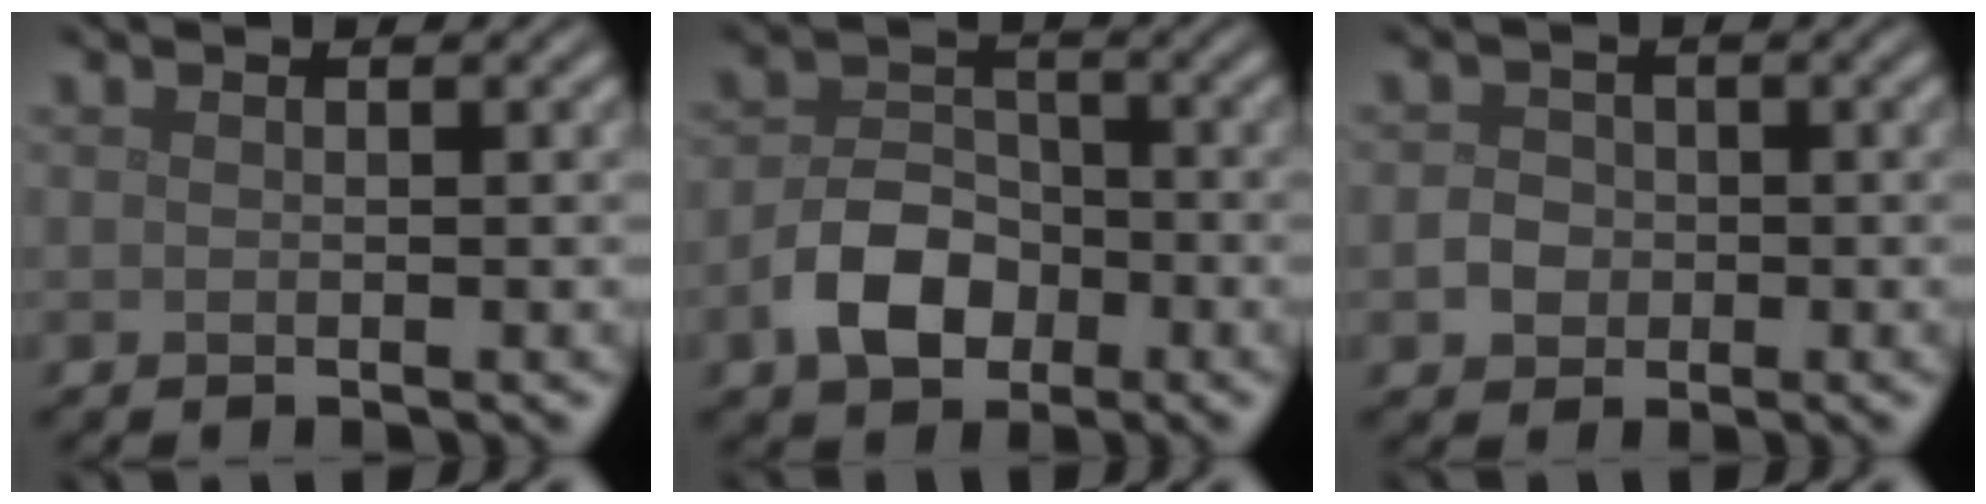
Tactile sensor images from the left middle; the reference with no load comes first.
{"total": 4.9, "force": [-2.2, 3.3, 2.9], "torque": [-0.054, 0.004, -0.044]}
{"total": 1.9, "force": [-0.5, 1.7, 0.7], "torque": [-0.004, 0.000, -0.014]}